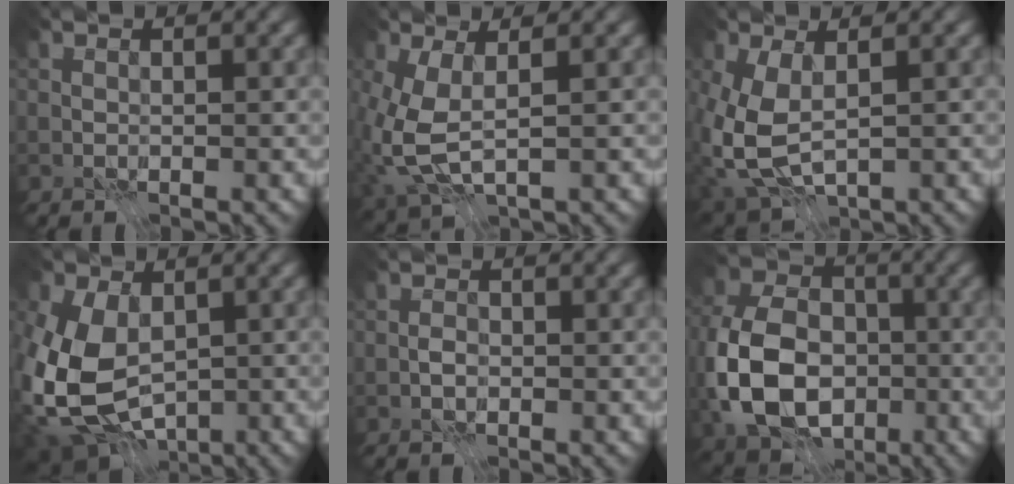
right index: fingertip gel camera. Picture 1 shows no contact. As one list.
[{"total": 5.1, "force": [-0.6, 2.5, 4.4], "torque": [-0.121, -0.009, -0.009]}, {"total": 6.0, "force": [-0.1, 3.5, 4.9], "torque": [-0.125, -0.011, 0.000]}, {"total": 11.9, "force": [-0.9, 8.3, 8.4], "torque": [-0.170, -0.023, -0.005]}, {"total": 1.2, "force": [-0.8, 0.6, 0.7], "torque": [-0.011, 0.002, -0.019]}, {"total": 11.9, "force": [-3.1, 8.5, 7.7], "torque": [-0.172, -0.011, -0.069]}]